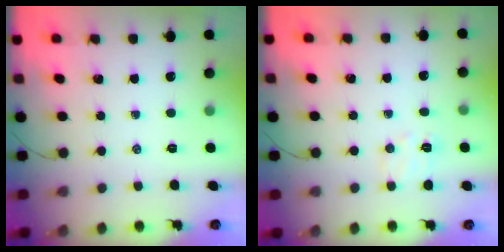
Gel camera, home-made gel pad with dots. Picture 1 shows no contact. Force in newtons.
{"total": 6.5, "press": 6.4, "slide": 1.2}